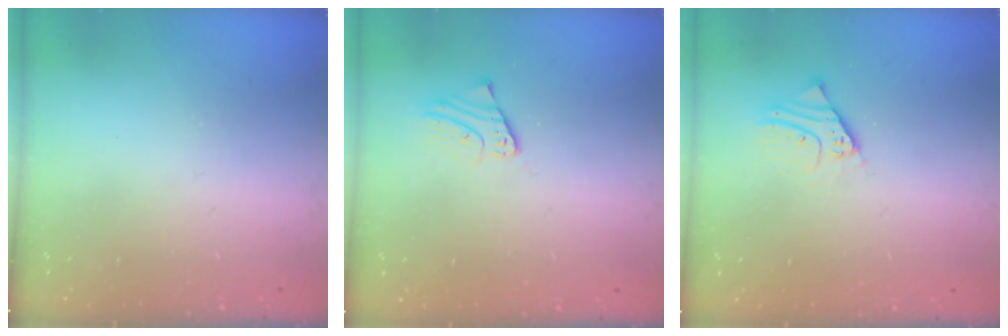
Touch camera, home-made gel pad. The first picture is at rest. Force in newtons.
{"total": 2.0, "press": 2.0, "slide": 0.1}
{"total": 2.5, "press": 2.5, "slide": 0.2}